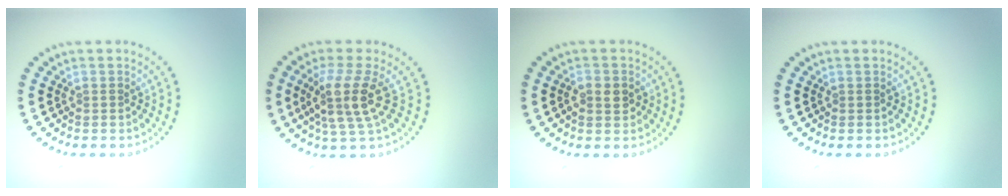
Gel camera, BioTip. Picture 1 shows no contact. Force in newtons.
{"total": 4.0, "press": 3.1, "slide": 2.5}
{"total": 2.1, "press": 2.0, "slide": 0.3}
{"total": 0.0}